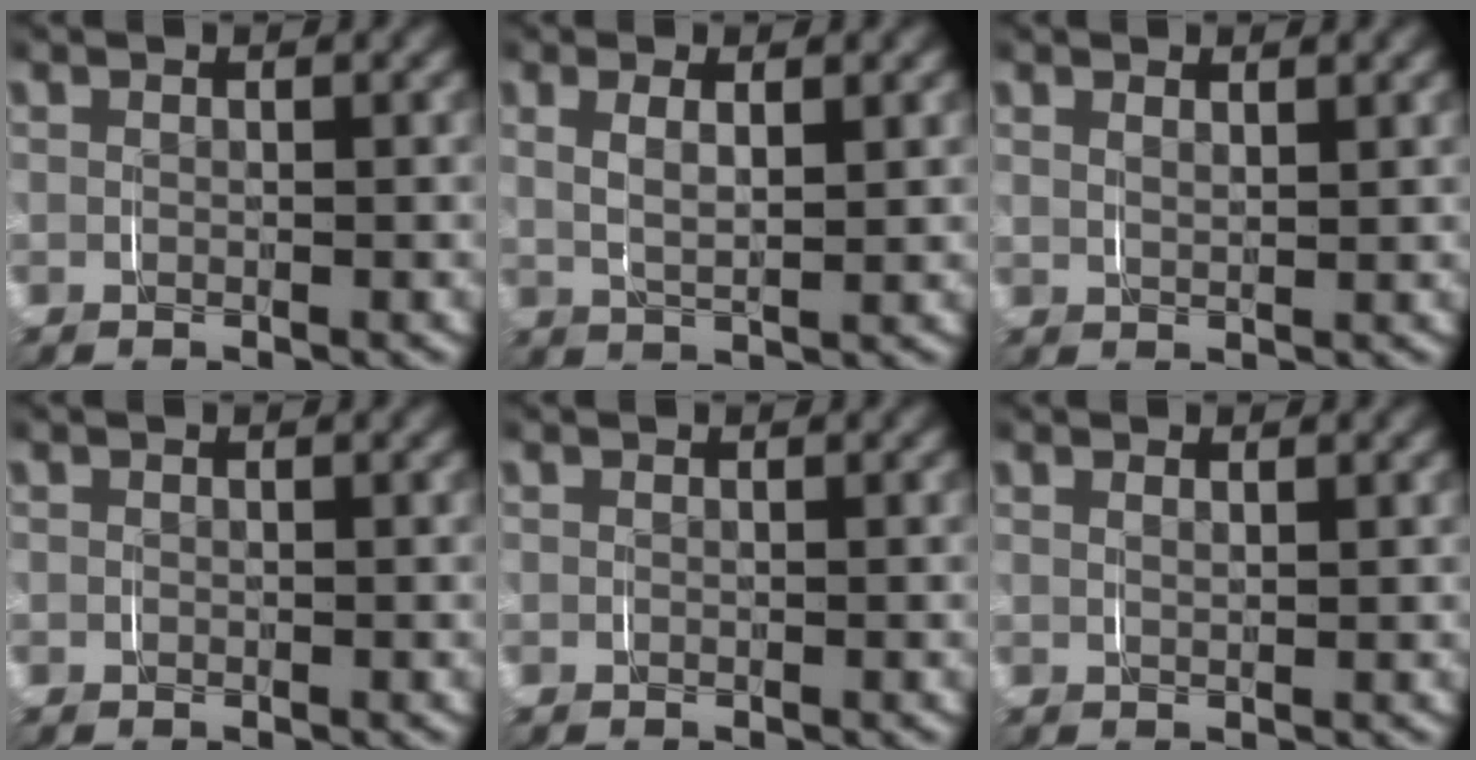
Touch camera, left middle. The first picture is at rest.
{"total": 3.3, "force": [1.0, 1.4, 2.8], "torque": [-0.055, -0.001, 0.021]}
{"total": 1.2, "force": [1.1, 0.1, 0.5], "torque": [-0.010, -0.004, 0.024]}
{"total": 0.0}
{"total": 0.0}
{"total": 0.8, "force": [0.6, 0.0, 0.5], "torque": [-0.007, -0.002, 0.015]}